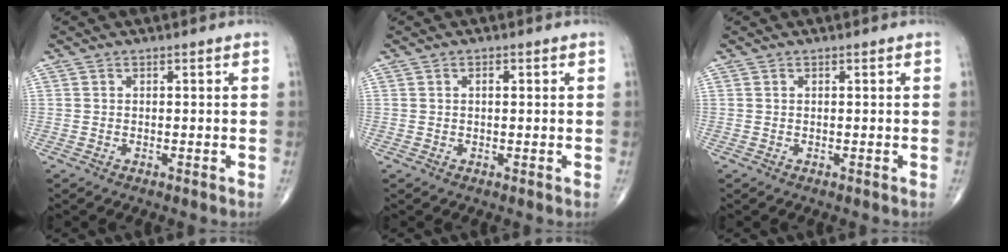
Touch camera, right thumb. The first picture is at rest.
{"total": 0.9, "force": [0.2, 0.4, 0.8], "torque": [-0.012, 0.003, 0.002]}
{"total": 0.0}